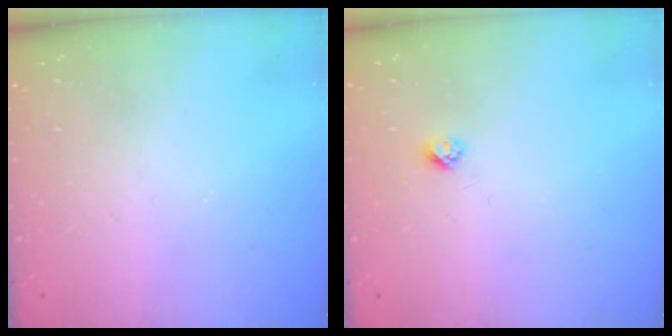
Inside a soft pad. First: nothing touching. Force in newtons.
{"total": 2.7, "press": 2.6, "slide": 0.3}